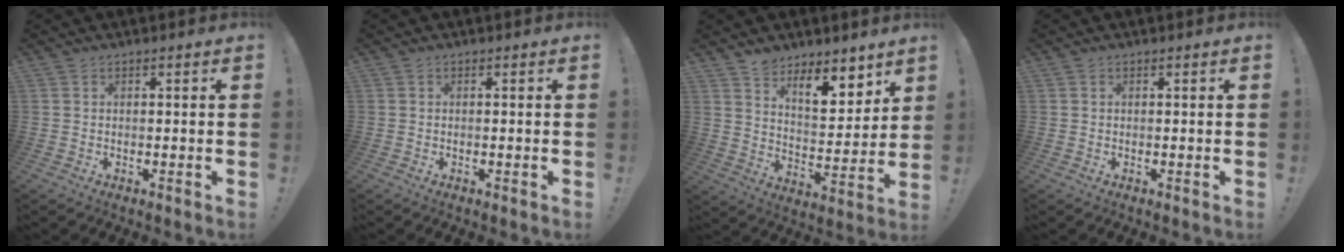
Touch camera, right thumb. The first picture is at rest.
{"total": 0.0}
{"total": 10.3, "force": [8.3, 4.0, 4.5], "torque": [-0.057, -0.069, 0.151]}
{"total": 0.0}